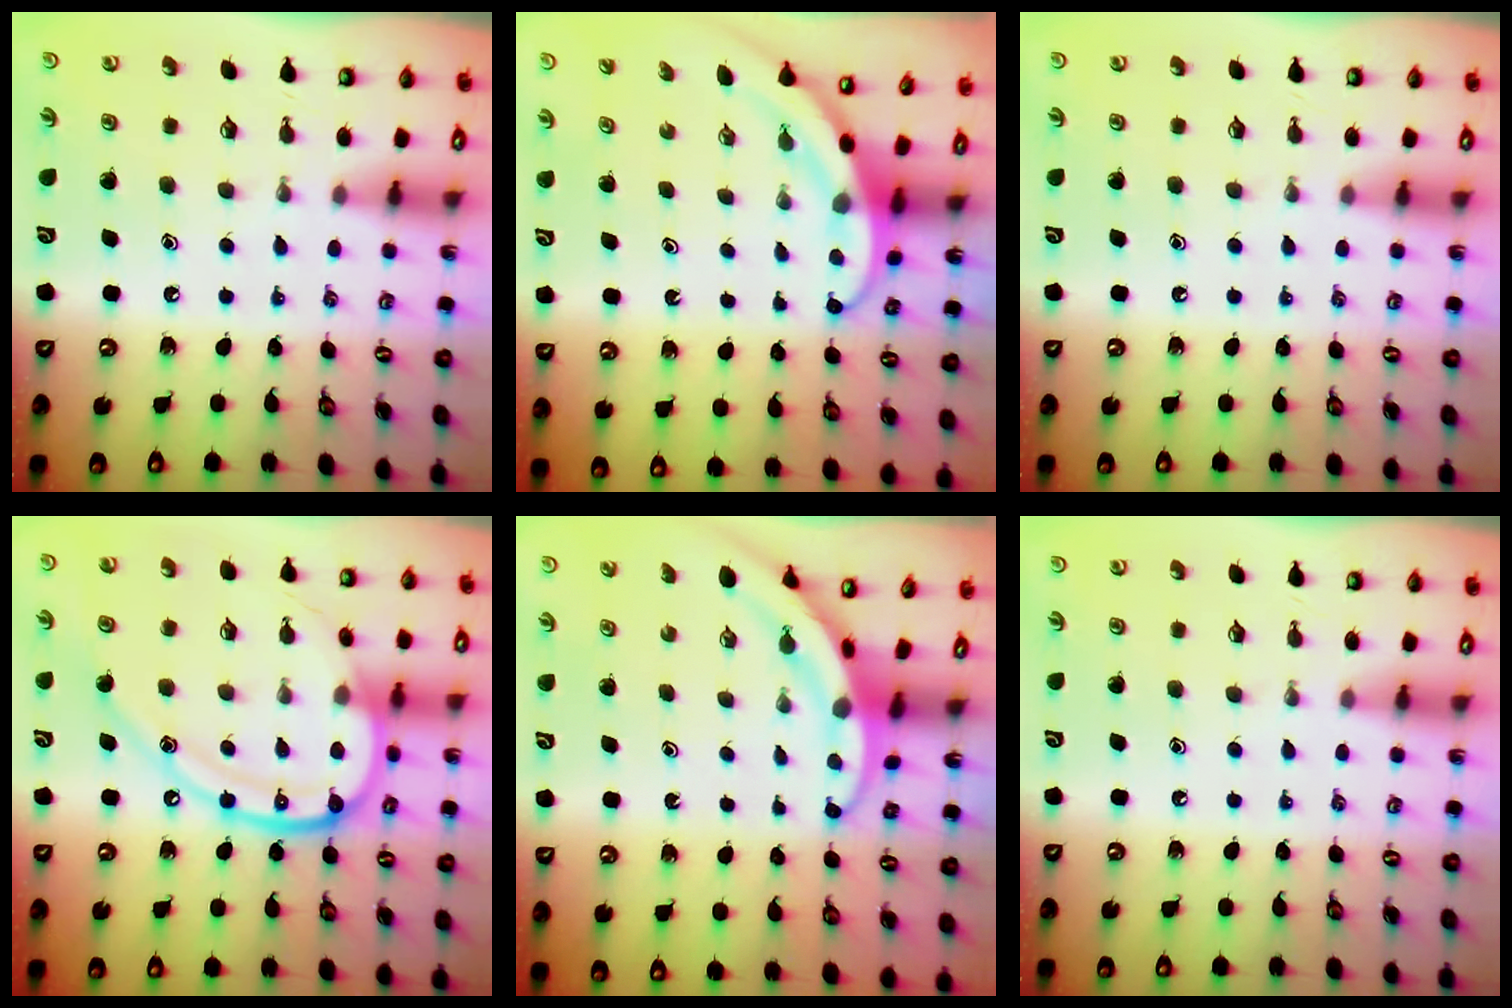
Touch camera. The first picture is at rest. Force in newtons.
{"total": 3.7, "press": 3.6, "slide": 0.4}
{"total": 0.0}
{"total": 18.1, "press": 18.0, "slide": 1.8}
{"total": 3.3, "press": 3.3, "slide": 0.3}
{"total": 0.0}